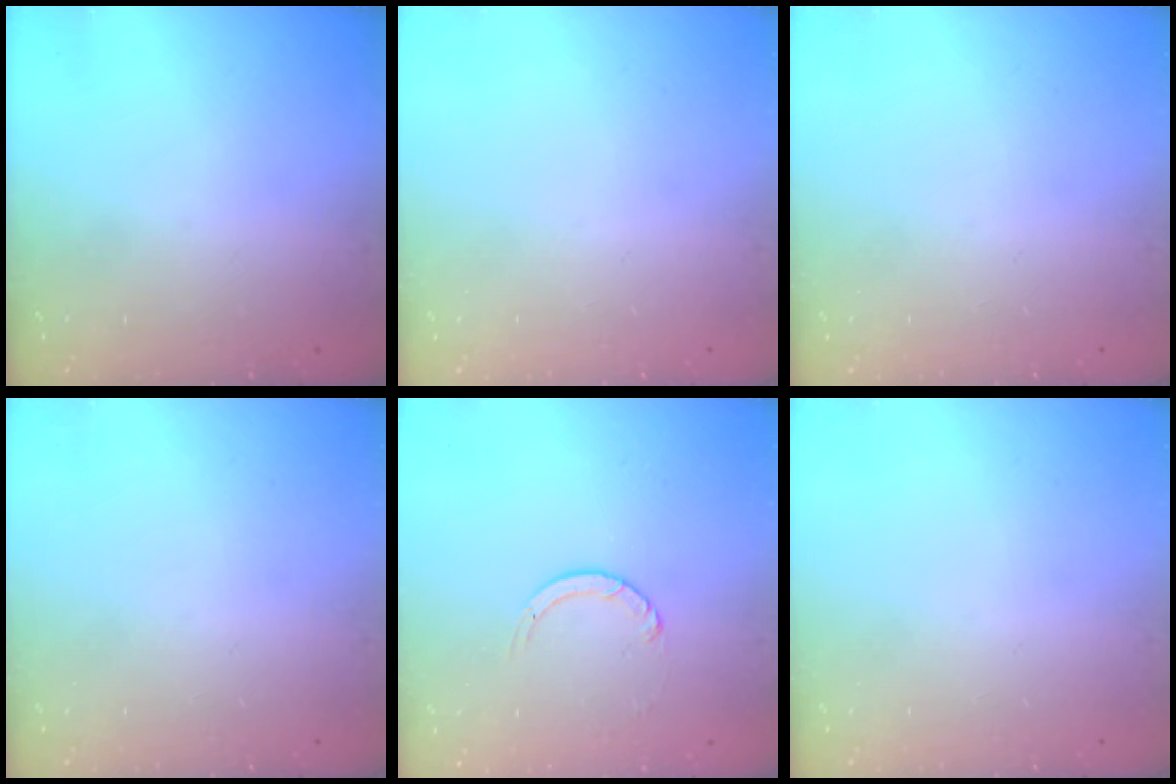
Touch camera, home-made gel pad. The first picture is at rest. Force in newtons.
{"total": 0.0}
{"total": 0.0}
{"total": 0.0}
{"total": 2.4, "press": 2.4, "slide": 0.2}
{"total": 0.0}